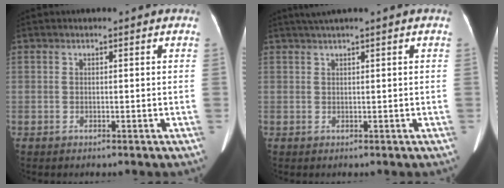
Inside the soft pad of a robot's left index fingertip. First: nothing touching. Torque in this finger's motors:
{"motor_torque": [0.07, -1.02, -0.33, -0.10]}